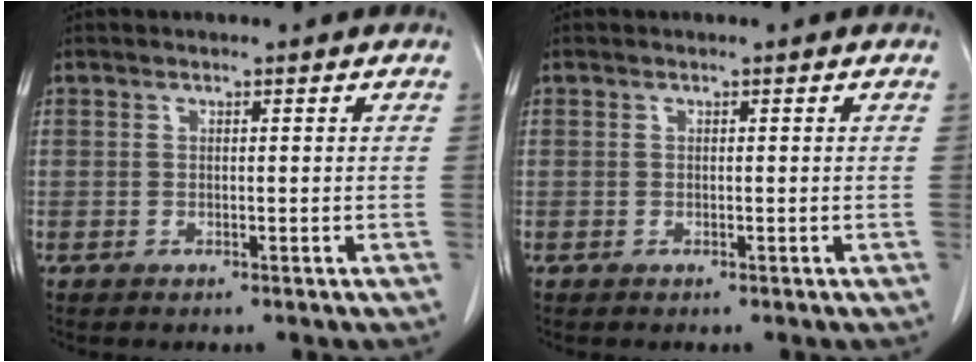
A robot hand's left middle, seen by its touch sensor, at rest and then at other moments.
{"total": 0.0}